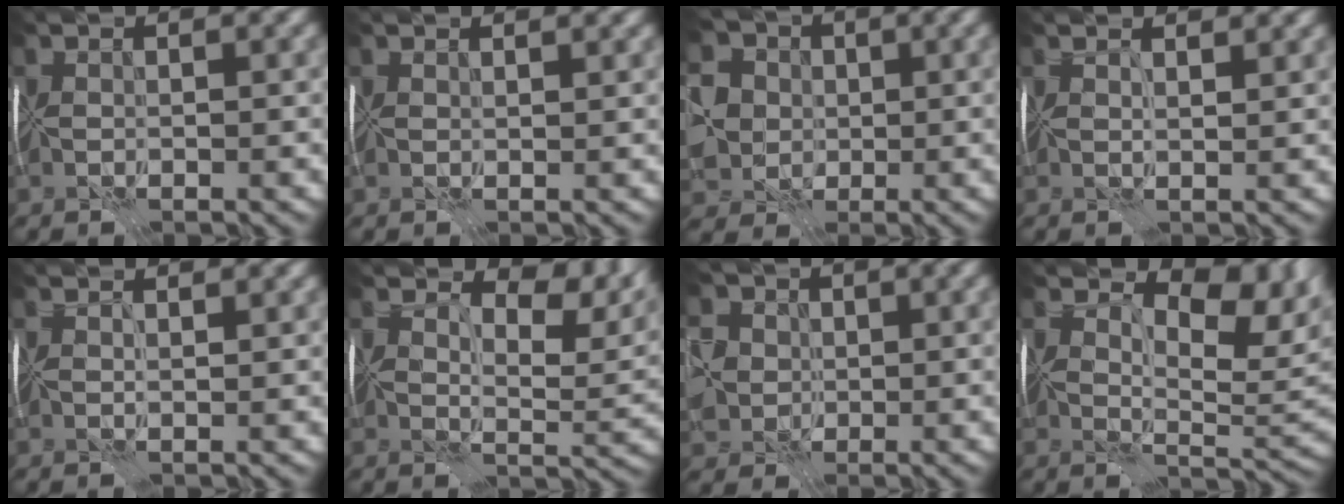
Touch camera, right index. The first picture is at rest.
{"total": 2.3, "force": [1.8, 0.7, 1.1], "torque": [-0.003, 0.011, 0.016]}
{"total": 6.1, "force": [0.6, 5.3, 2.8], "torque": [-0.062, 0.008, 0.003]}
{"total": 3.5, "force": [2.5, 1.1, 2.2], "torque": [-0.021, 0.018, 0.014]}
{"total": 2.1, "force": [1.6, 0.5, 1.3], "torque": [-0.014, 0.008, 0.008]}
{"total": 9.1, "force": [5.5, 3.9, 6.1], "torque": [-0.090, 0.002, 0.091]}
{"total": 6.0, "force": [1.4, 5.1, 2.7], "torque": [-0.053, 0.020, 0.012]}
{"total": 9.5, "force": [4.6, 4.2, 7.2], "torque": [-0.108, 0.000, 0.078]}